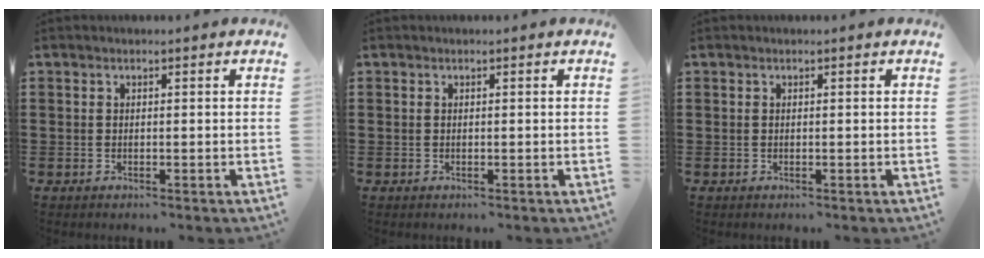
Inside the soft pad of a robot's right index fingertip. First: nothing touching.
{"total": 0.0}
{"total": 0.0}